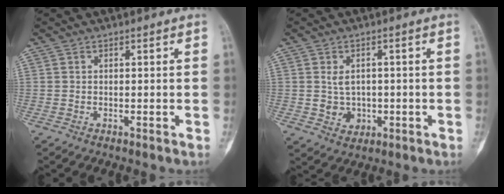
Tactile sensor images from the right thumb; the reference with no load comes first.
{"total": 5.0, "force": [0.0, 4.0, 2.9], "torque": [-0.026, -0.002, 0.010]}